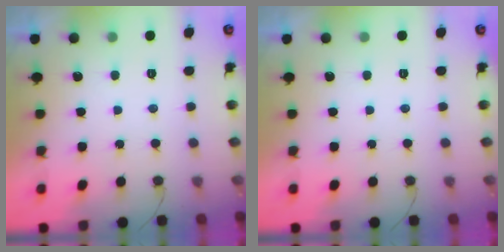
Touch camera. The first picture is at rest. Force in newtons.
{"total": 0.0}